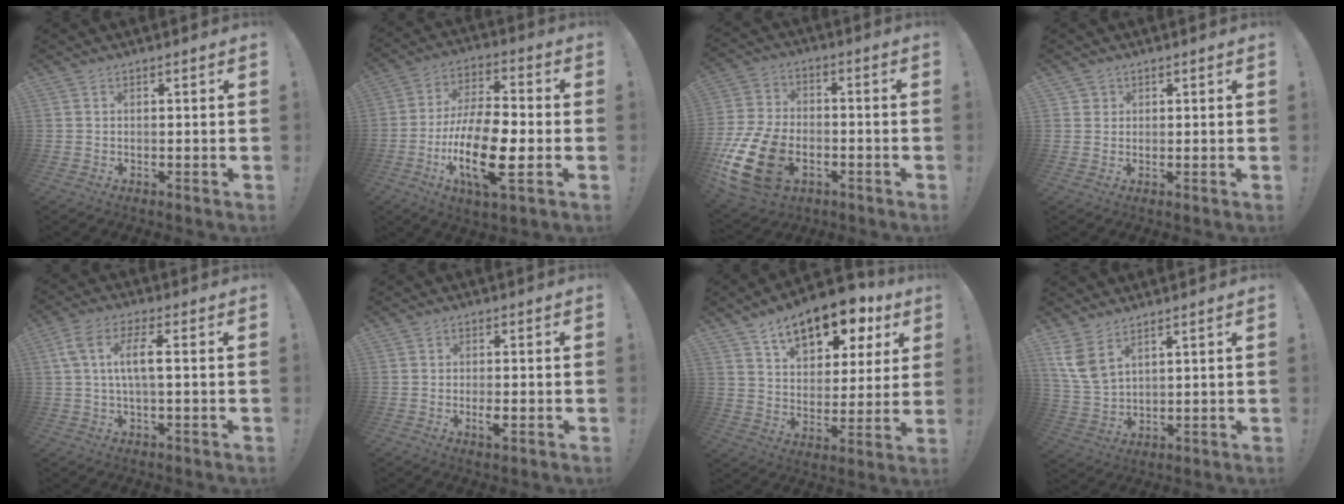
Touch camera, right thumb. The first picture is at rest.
{"total": 19.5, "force": [-6.3, 7.2, 17.0], "torque": [-0.334, 0.016, -0.105]}
{"total": 20.3, "force": [-7.5, 13.3, 13.3], "torque": [-0.250, 0.050, -0.119]}
{"total": 1.7, "force": [0.9, 1.5, 0.2], "torque": [-0.003, -0.002, 0.016]}
{"total": 8.2, "force": [0.7, 2.3, 7.9], "torque": [-0.155, 0.005, 0.011]}
{"total": 2.7, "force": [-1.1, 0.7, 2.4], "torque": [-0.049, 0.002, -0.020]}
{"total": 15.9, "force": [10.4, 8.0, 9.0], "torque": [-0.127, -0.071, 0.178]}
{"total": 8.3, "force": [5.3, 4.3, 4.7], "torque": [-0.106, -0.026, 0.102]}